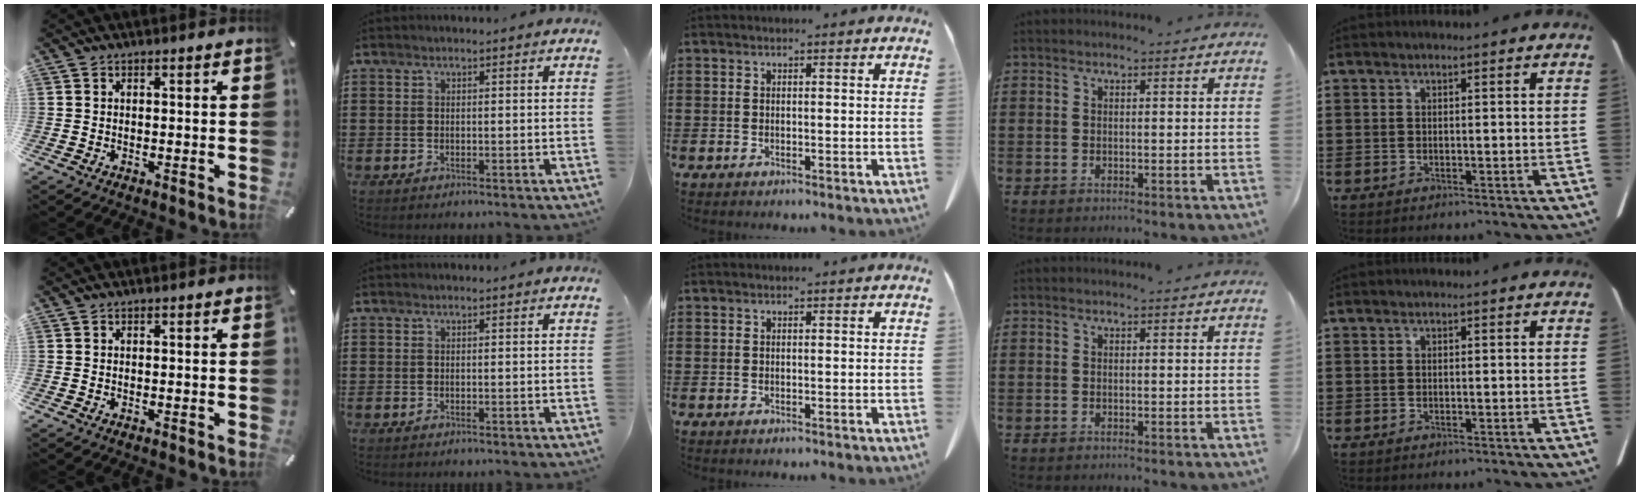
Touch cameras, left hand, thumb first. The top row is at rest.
{}